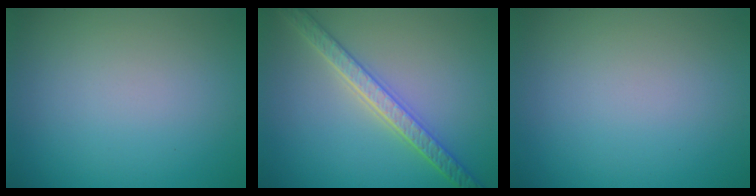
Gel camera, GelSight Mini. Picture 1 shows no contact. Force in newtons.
{"total": 4.1, "press": 3.8, "slide": 1.4}
{"total": 0.0}